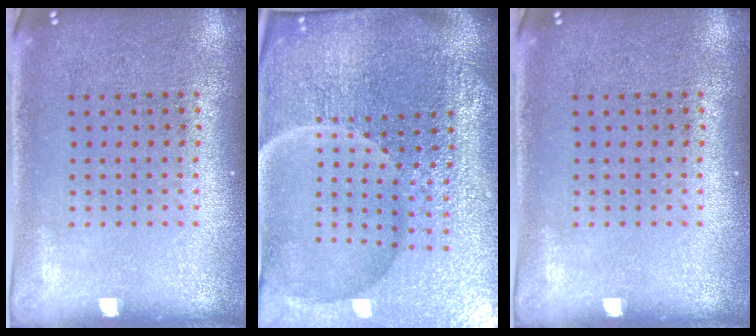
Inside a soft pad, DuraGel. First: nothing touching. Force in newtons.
{"total": 6.6, "press": 5.9, "slide": 2.9}
{"total": 0.0}